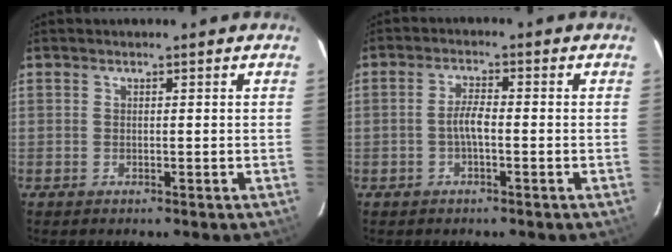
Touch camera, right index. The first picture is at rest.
{"total": 3.0, "force": [-1.1, 0.6, 2.8], "torque": [-0.058, 0.006, -0.020]}